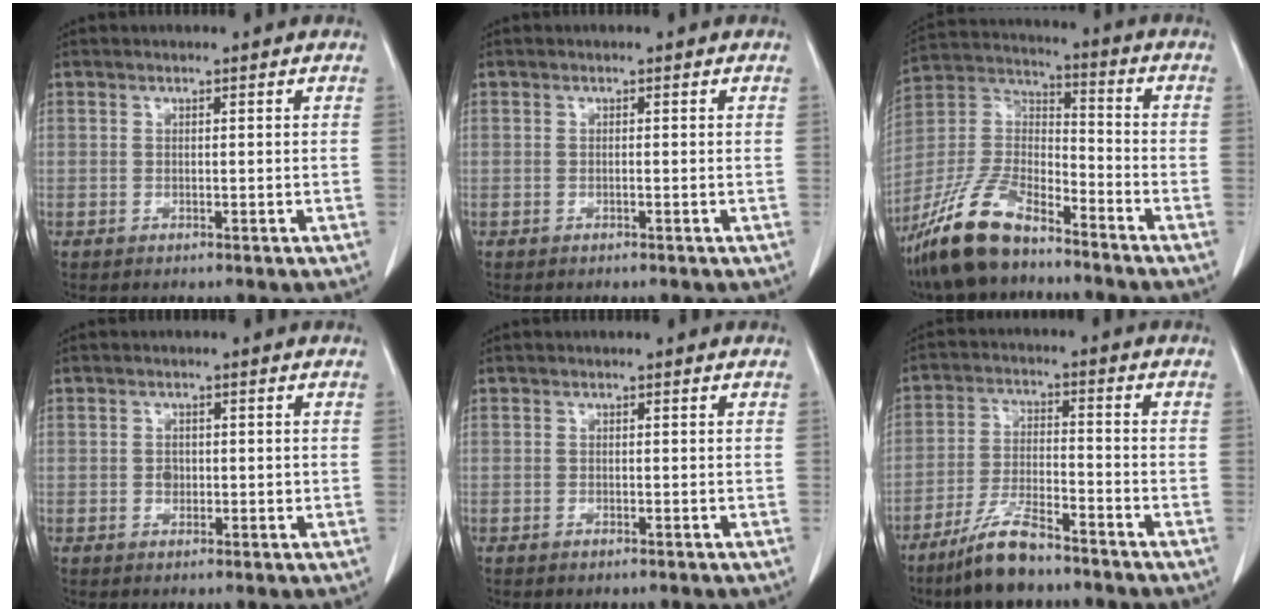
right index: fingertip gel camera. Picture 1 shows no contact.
{"total": 0.0}
{"total": 14.4, "force": [-11.0, 4.4, 8.1], "torque": [-0.176, 0.003, -0.213]}
{"total": 1.8, "force": [-0.1, 1.4, 1.1], "torque": [-0.018, 0.002, 0.000]}
{"total": 0.6, "force": [-0.4, 0.2, 0.3], "torque": [-0.010, -0.001, -0.004]}
{"total": 8.8, "force": [-6.9, 1.6, 5.2], "torque": [-0.107, -0.018, -0.132]}